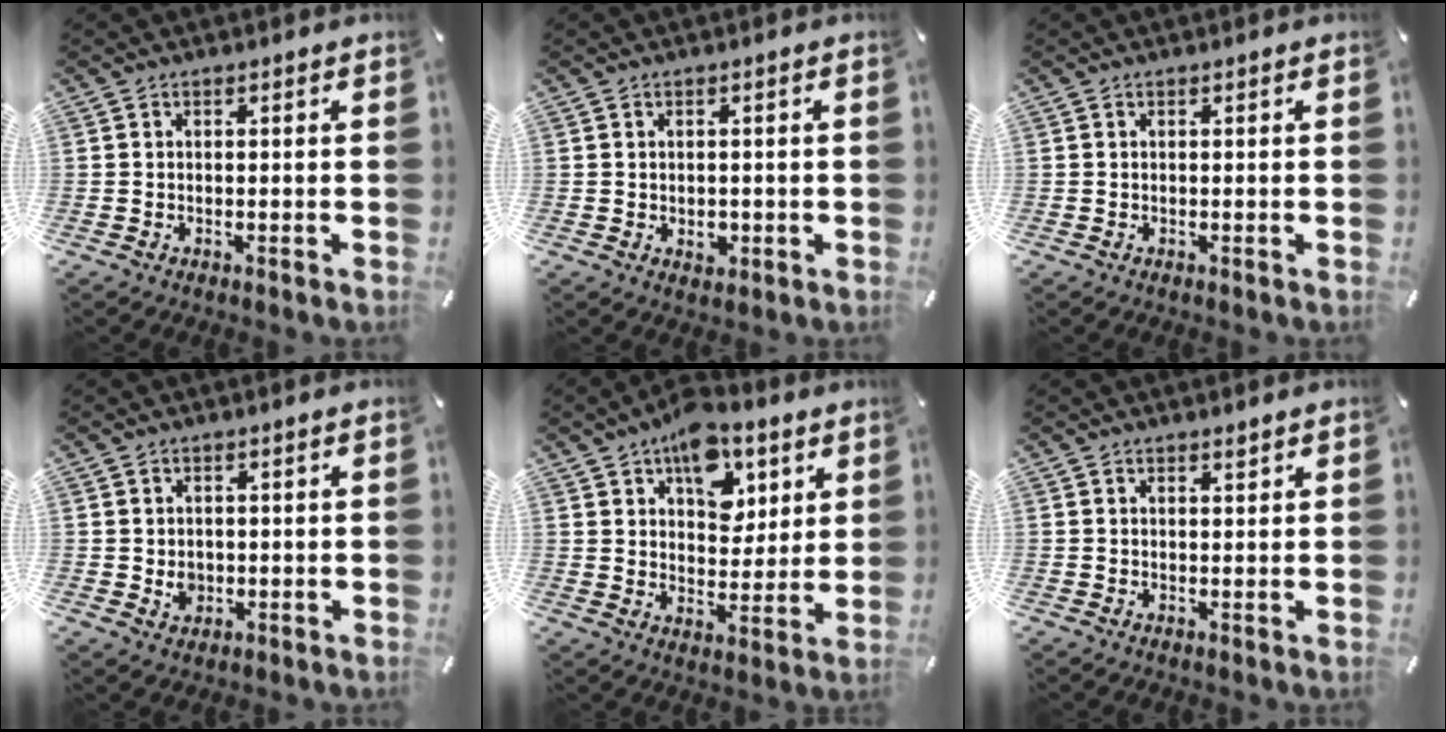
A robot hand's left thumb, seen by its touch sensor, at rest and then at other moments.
{"total": 2.2, "force": [-0.5, 1.7, 1.4], "torque": [-0.015, -0.002, -0.008]}
{"total": 0.0}
{"total": 2.8, "force": [0.0, 2.6, 1.2], "torque": [-0.007, -0.002, -0.001]}
{"total": 12.9, "force": [6.9, 8.4, 7.0], "torque": [-0.096, -0.028, 0.123]}
{"total": 0.9, "force": [0.9, 0.2, 0.3], "torque": [0.001, -0.005, 0.016]}